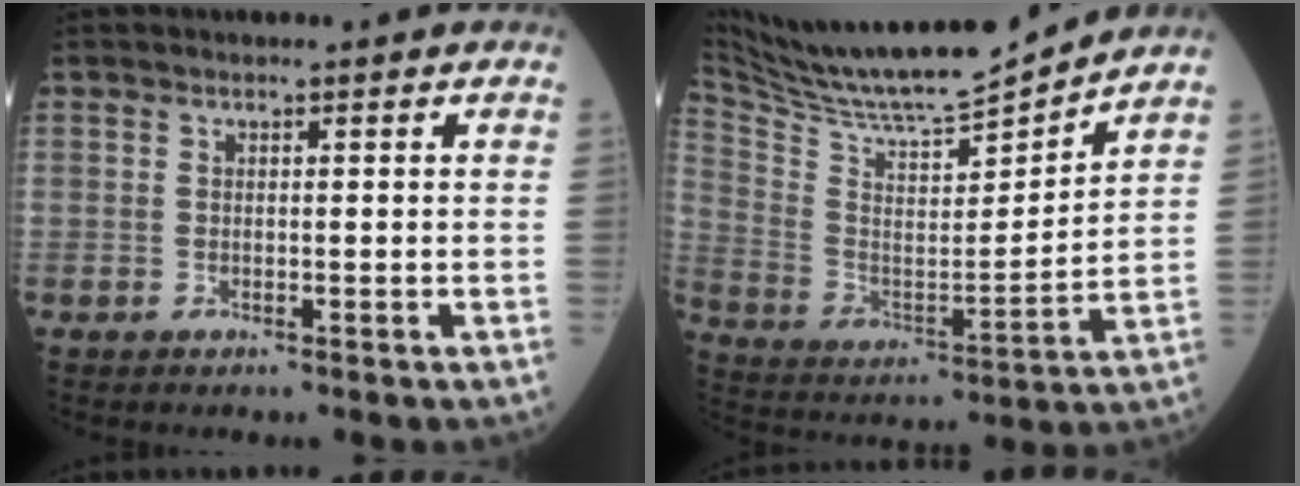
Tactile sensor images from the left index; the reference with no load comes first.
{"total": 17.4, "force": [16.5, 0.4, 5.5], "torque": [-0.119, -0.020, 0.285]}